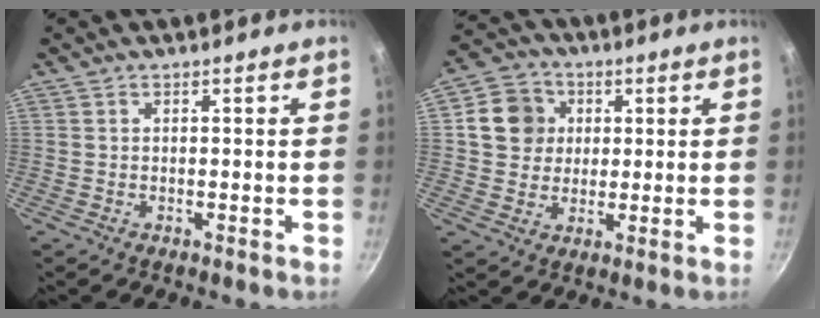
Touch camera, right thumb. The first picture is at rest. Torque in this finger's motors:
{"motor_torque": [0.47, 1.99, 0.35, -0.22, 0.09]}